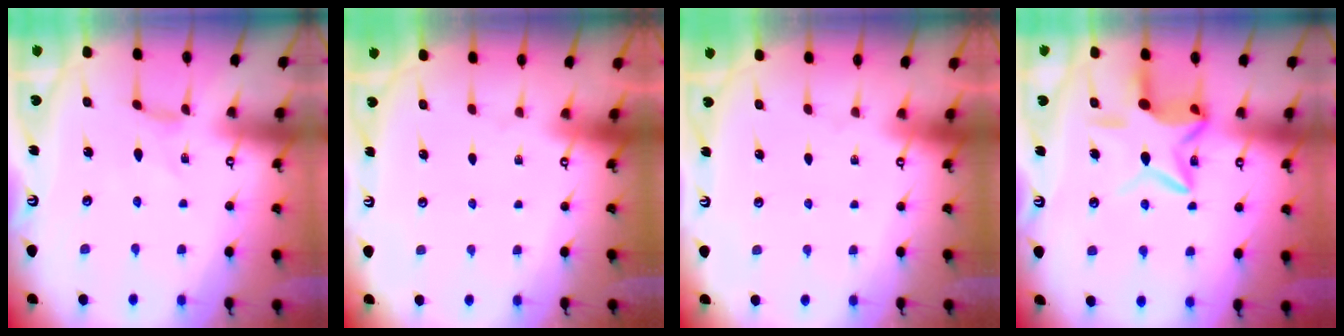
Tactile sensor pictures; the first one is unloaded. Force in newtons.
{"total": 0.0}
{"total": 0.0}
{"total": 12.6, "press": 12.5, "slide": 1.3}